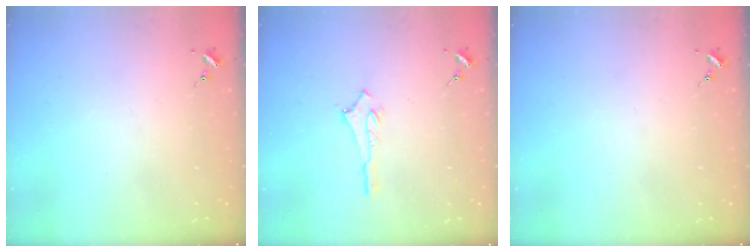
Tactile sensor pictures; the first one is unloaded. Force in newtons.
{"total": 2.6, "press": 2.6, "slide": 0.3}
{"total": 0.0}